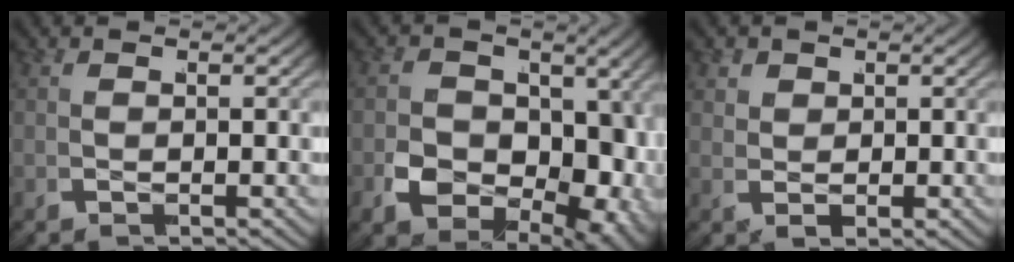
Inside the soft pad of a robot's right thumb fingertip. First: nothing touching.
{"total": 14.8, "force": [-1.8, 11.1, 9.6], "torque": [-0.190, -0.045, -0.015]}
{"total": 1.9, "force": [1.0, 1.5, 0.6], "torque": [-0.017, -0.010, 0.022]}